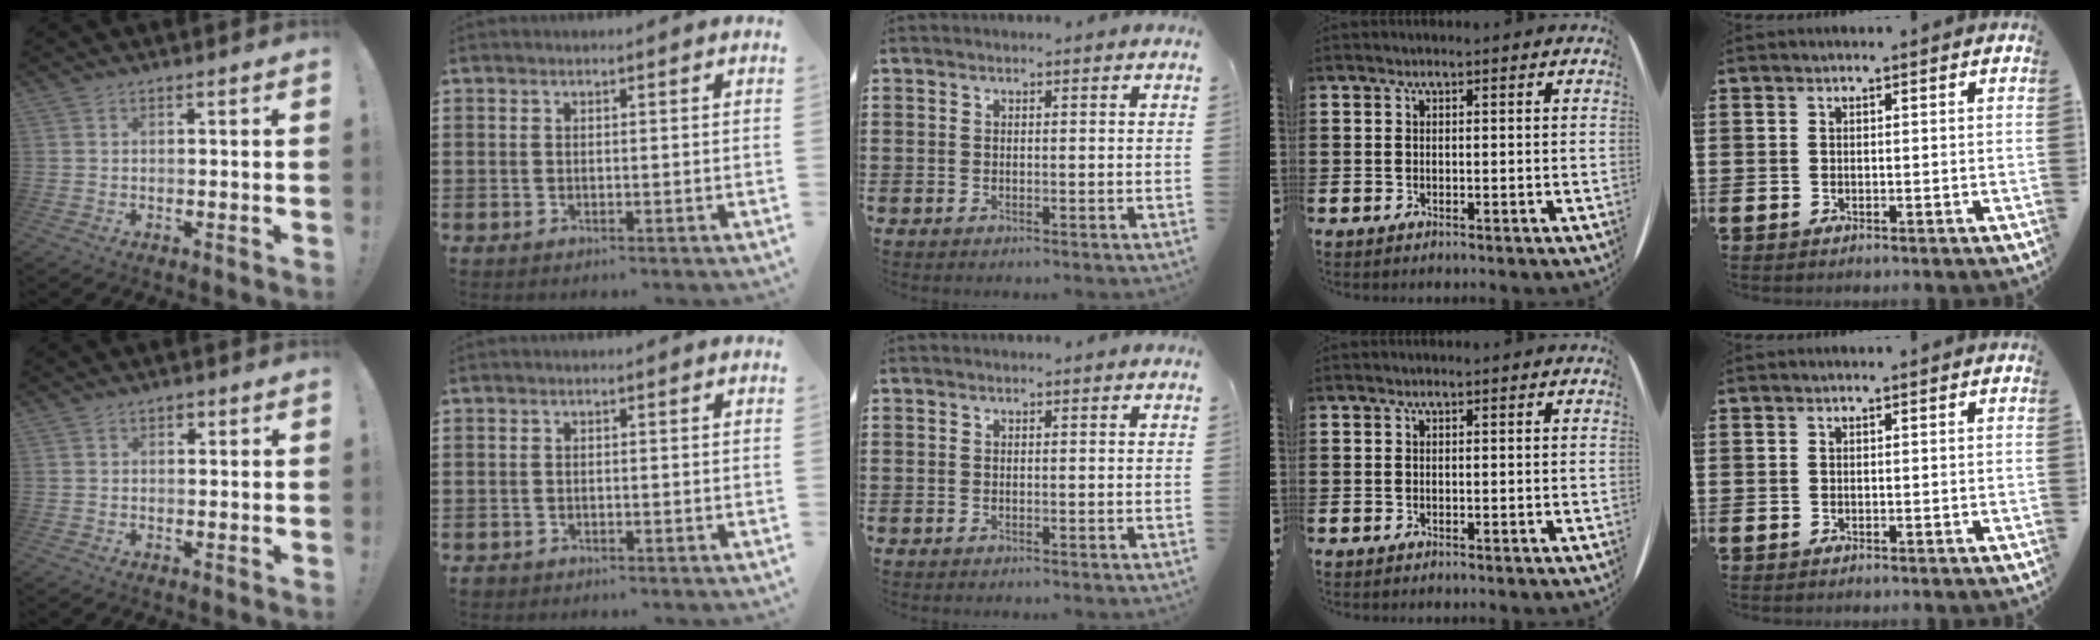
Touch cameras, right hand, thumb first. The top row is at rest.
{"thumb": {"total": 1.1, "force": [0.4, 0.9, 0.4], "torque": [0.000, 0.000, 0.005]}, "index": {"total": 0.7, "force": [-0.6, 0.4, 0.0], "torque": [-0.003, 0.001, -0.014]}}